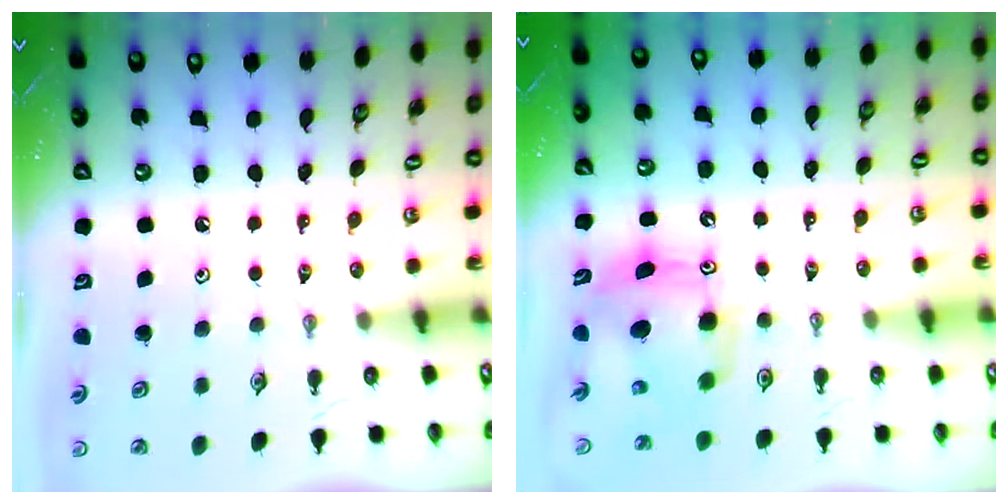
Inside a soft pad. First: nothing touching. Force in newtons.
{"total": 9.1, "press": 9.0, "slide": 0.8}